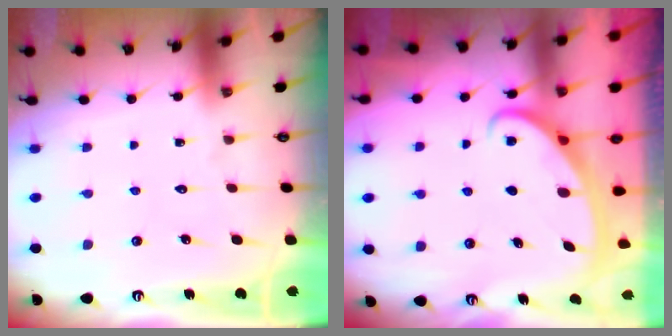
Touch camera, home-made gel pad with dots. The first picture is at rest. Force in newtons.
{"total": 2.6, "press": 2.6, "slide": 0.4}